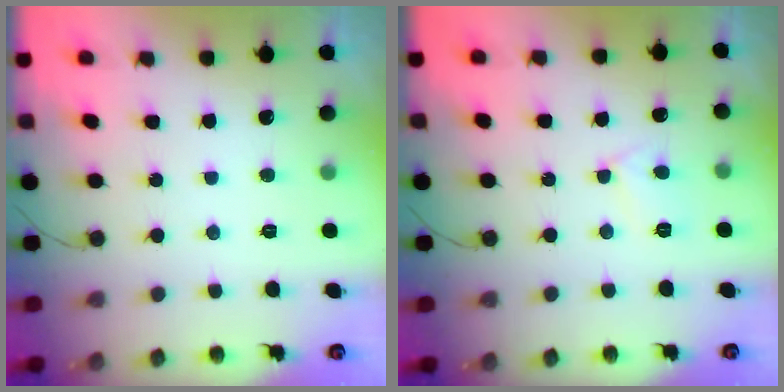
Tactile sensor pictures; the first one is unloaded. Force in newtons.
{"total": 4.9, "press": 4.9, "slide": 0.6}